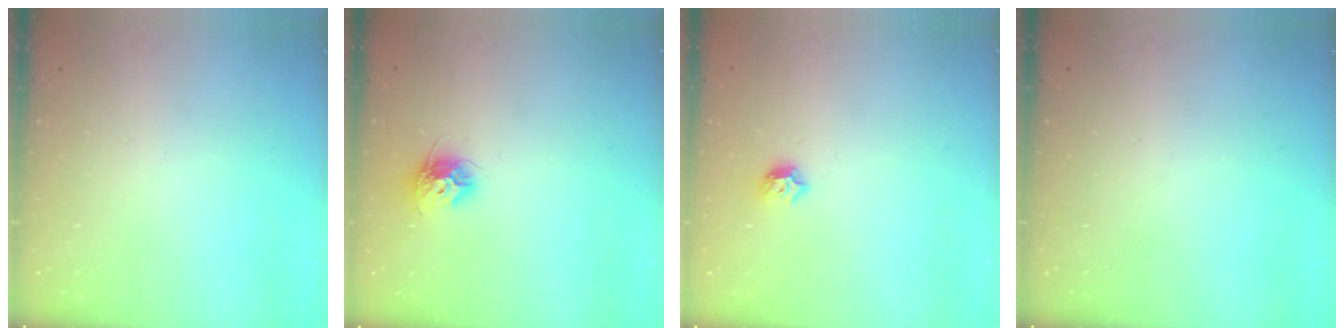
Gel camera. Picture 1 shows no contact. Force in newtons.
{"total": 9.4, "press": 9.4, "slide": 0.2}
{"total": 5.6, "press": 5.6, "slide": 0.8}
{"total": 0.0}